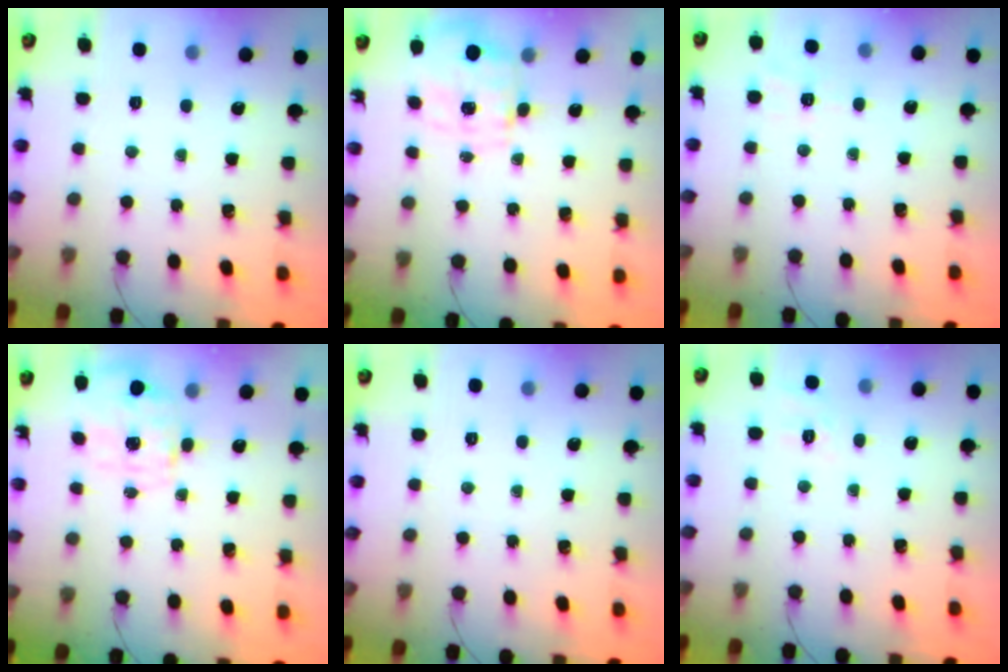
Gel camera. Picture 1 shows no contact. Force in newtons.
{"total": 2.7, "press": 2.5, "slide": 1.1}
{"total": 1.8, "press": 0.2, "slide": 1.8}
{"total": 2.8, "press": 2.6, "slide": 0.9}
{"total": 0.0}
{"total": 2.3, "press": 1.3, "slide": 1.9}